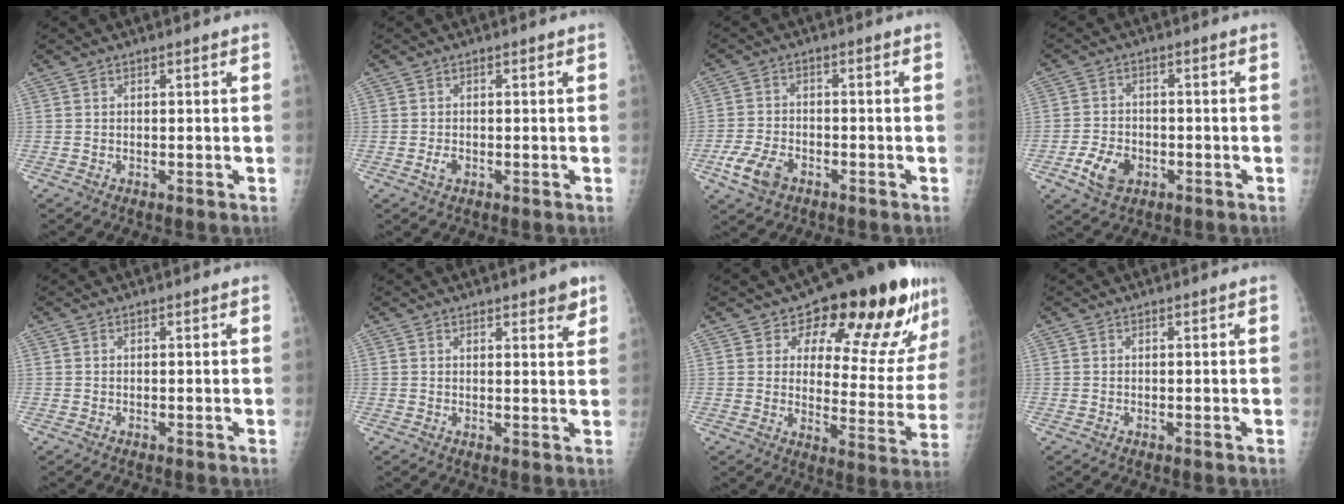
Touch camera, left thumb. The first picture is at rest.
{"total": 1.6, "force": [-0.5, 1.1, 1.1], "torque": [-0.019, 0.000, -0.011]}
{"total": 6.7, "force": [-3.5, 4.2, 3.9], "torque": [-0.078, 0.012, -0.063]}
{"total": 6.6, "force": [-2.8, 4.7, 3.8], "torque": [-0.062, 0.011, -0.047]}
{"total": 0.0}
{"total": 3.7, "force": [2.5, 1.2, 2.5], "torque": [-0.019, -0.014, 0.030]}
{"total": 19.9, "force": [12.6, 8.3, 13.0], "torque": [-0.124, -0.078, 0.162]}
{"total": 0.0}